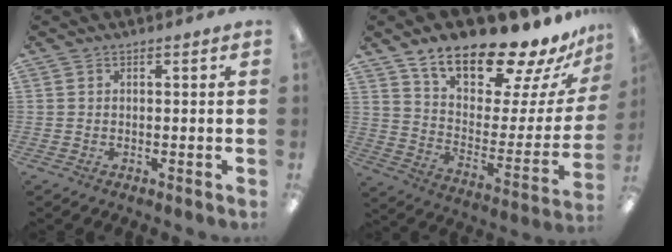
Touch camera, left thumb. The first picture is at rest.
{"total": 20.4, "force": [16.8, 6.4, 9.8], "torque": [-0.145, -0.124, 0.280]}